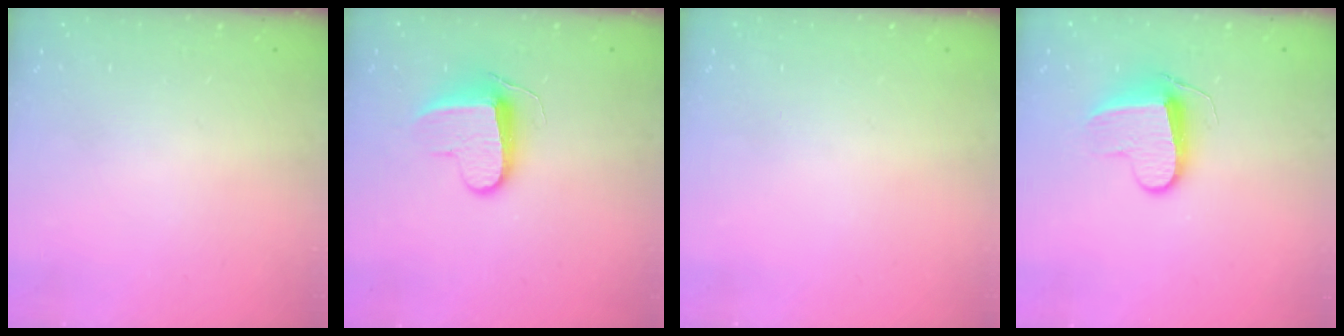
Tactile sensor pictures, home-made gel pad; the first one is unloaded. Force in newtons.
{"total": 9.5, "press": 9.5, "slide": 0.1}
{"total": 0.0}
{"total": 9.1, "press": 9.1, "slide": 0.2}